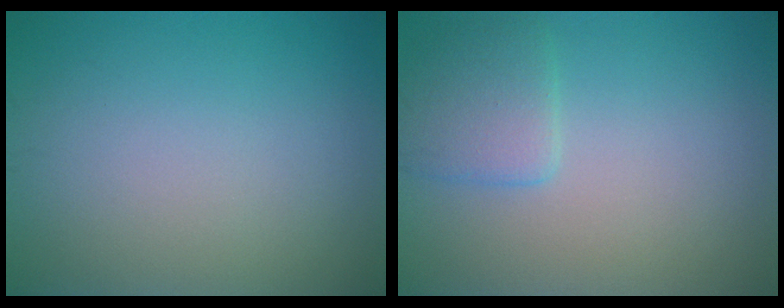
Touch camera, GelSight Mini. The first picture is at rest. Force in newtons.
{"total": 2.7, "press": 2.7, "slide": 0.2}